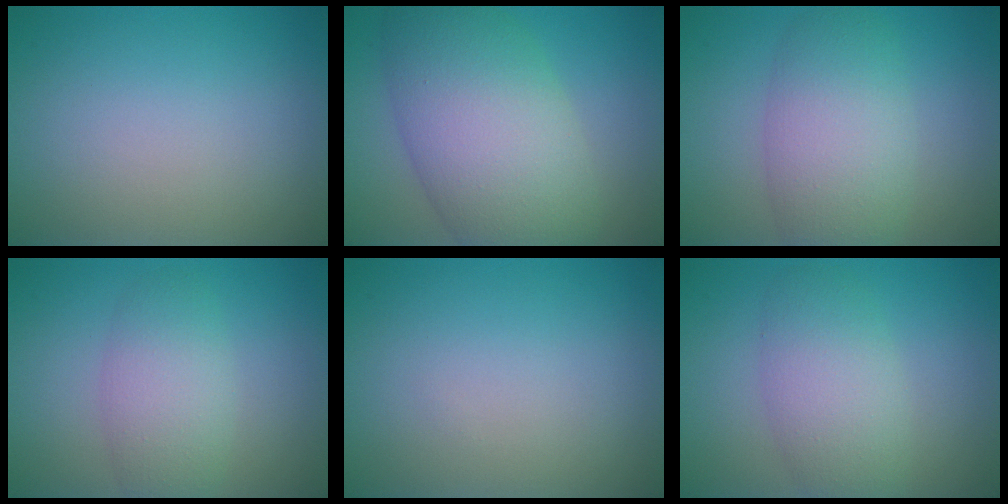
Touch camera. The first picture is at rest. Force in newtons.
{"total": 10.5, "press": 10.5, "slide": 0.6}
{"total": 6.3, "press": 6.3, "slide": 0.3}
{"total": 3.9, "press": 3.9, "slide": 0.1}
{"total": 0.0}
{"total": 4.8, "press": 4.7, "slide": 0.2}